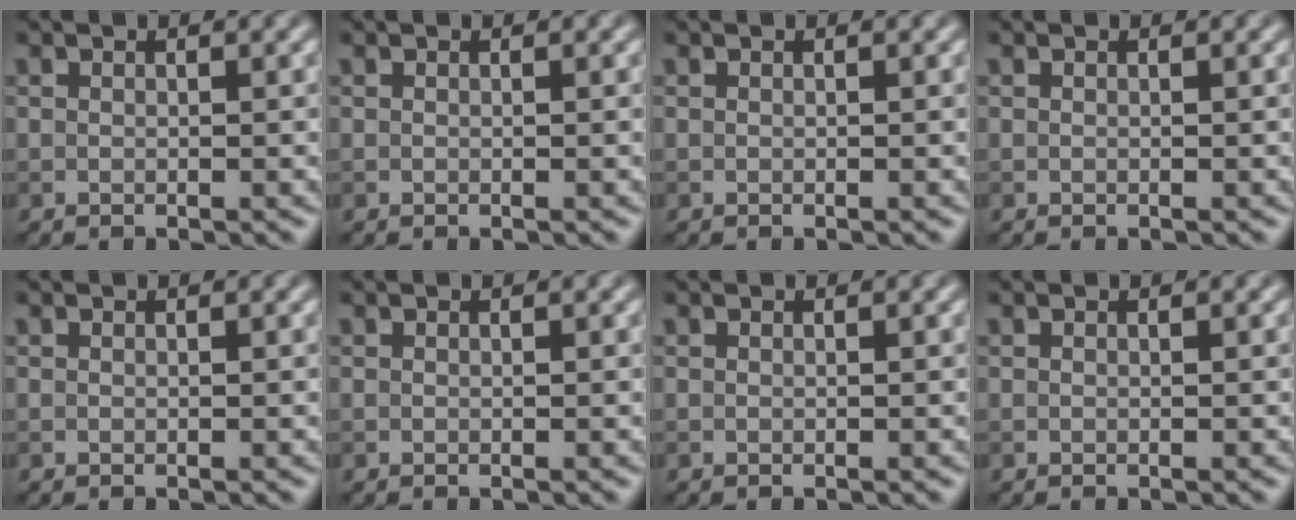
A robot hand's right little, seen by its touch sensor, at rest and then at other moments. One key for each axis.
{"total": 0.0}
{"total": 0.0}
{"total": 0.0}
{"total": 0.0}
{"total": 0.0}
{"total": 0.0}
{"total": 0.0}